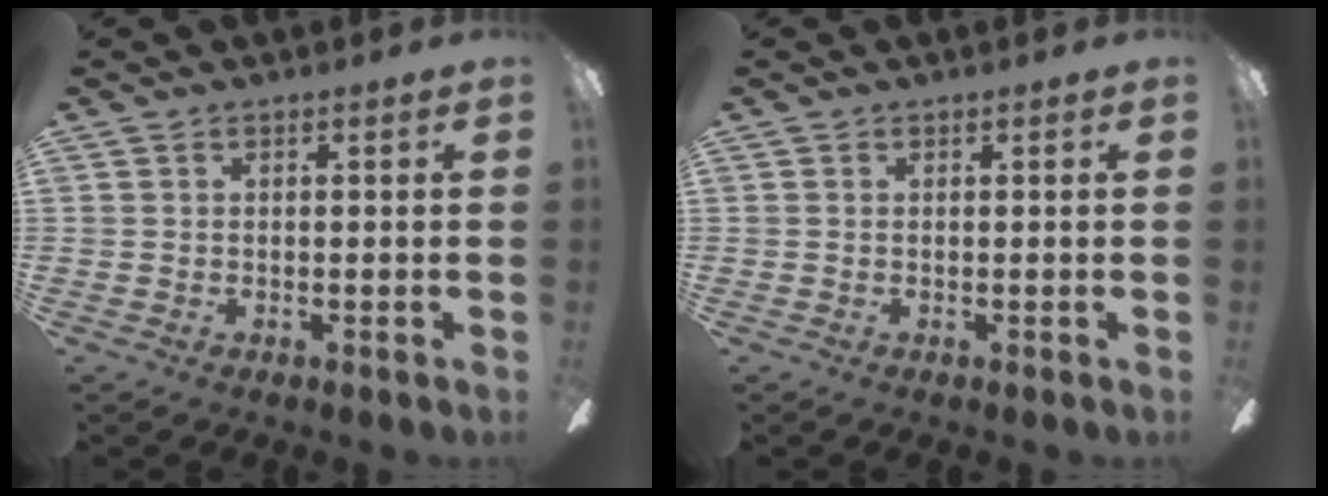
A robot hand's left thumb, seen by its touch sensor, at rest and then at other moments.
{"total": 0.0}